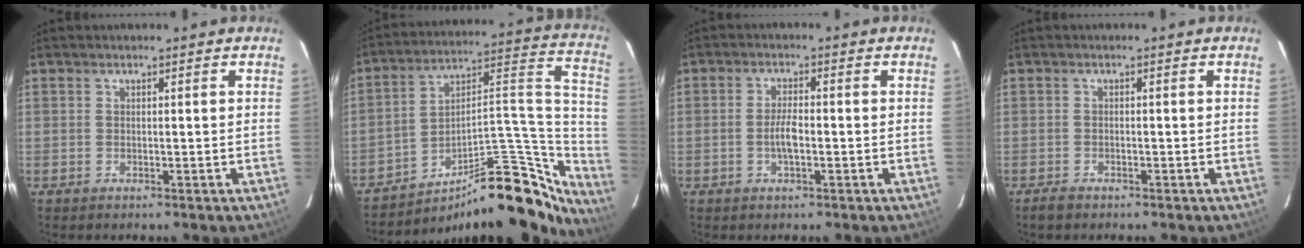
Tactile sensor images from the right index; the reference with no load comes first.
{"total": 25.0, "force": [-20.5, 7.1, 12.5], "torque": [-0.135, 0.054, -0.299]}
{"total": 3.5, "force": [-1.0, 1.1, 3.2], "torque": [-0.065, 0.003, -0.018]}
{"total": 1.8, "force": [-1.5, 0.8, 0.8], "torque": [-0.019, 0.001, -0.026]}